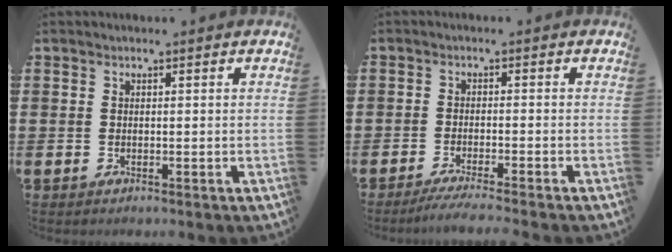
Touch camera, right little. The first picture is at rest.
{"total": 2.4, "force": [-1.9, -0.2, 1.4], "torque": [-0.021, -0.002, -0.035]}